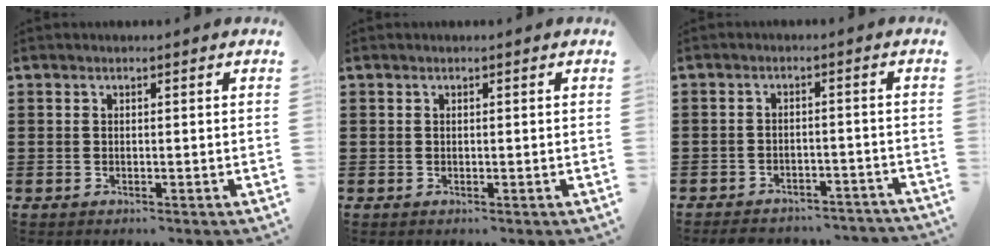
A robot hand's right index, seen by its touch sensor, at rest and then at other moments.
{"total": 0.0}
{"total": 3.3, "force": [-3.3, 0.6, 0.1], "torque": [-0.007, 0.003, -0.068]}